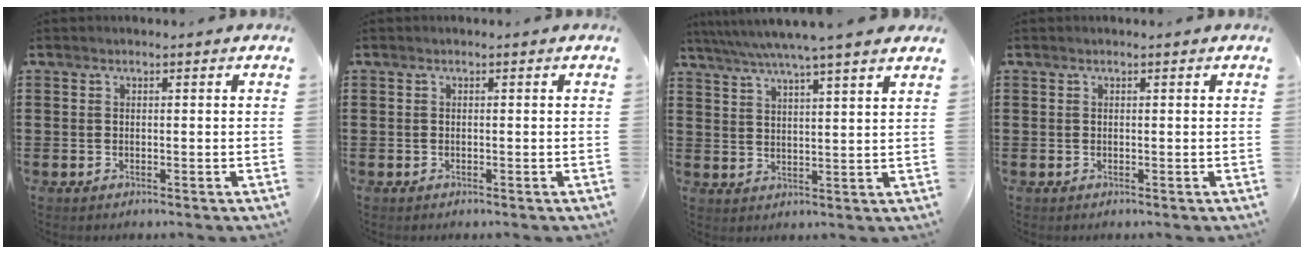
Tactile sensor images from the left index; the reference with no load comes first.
{"total": 0.0}
{"total": 5.7, "force": [4.8, -0.6, 2.9], "torque": [-0.072, -0.024, 0.082]}
{"total": 0.0}